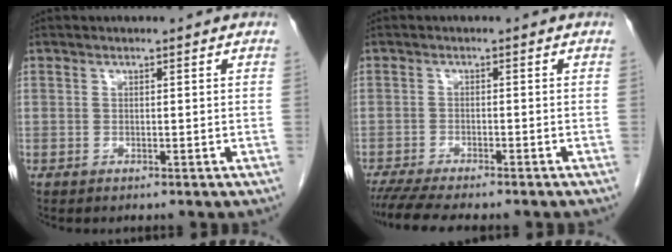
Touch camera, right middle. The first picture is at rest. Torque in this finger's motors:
{"motor_torque": [0.78, -0.55, 0.18, 0.08]}